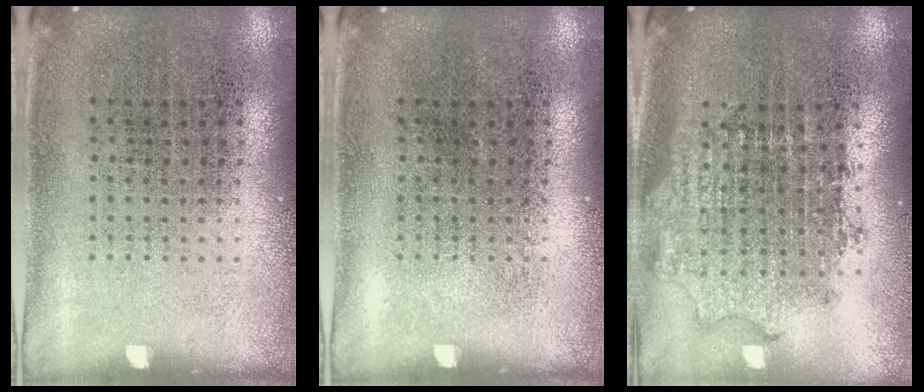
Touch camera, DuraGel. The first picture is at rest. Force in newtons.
{"total": 0.0}
{"total": 1.8, "press": 1.4, "slide": 1.1}